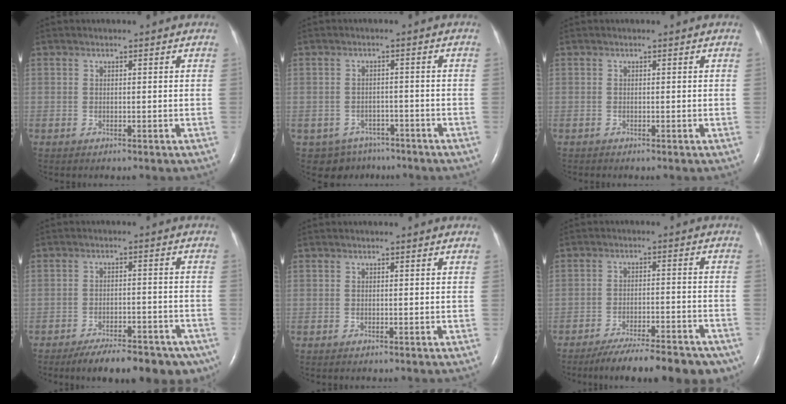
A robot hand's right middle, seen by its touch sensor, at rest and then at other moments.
{"total": 5.5, "force": [-3.9, 3.8, 0.3], "torque": [0.003, 0.012, -0.051]}
{"total": 0.0}
{"total": 14.6, "force": [-11.2, 5.3, 7.7], "torque": [-0.077, 0.012, -0.148]}
{"total": 0.0}
{"total": 16.1, "force": [-13.6, 3.2, 8.0], "torque": [-0.079, -0.003, -0.189]}